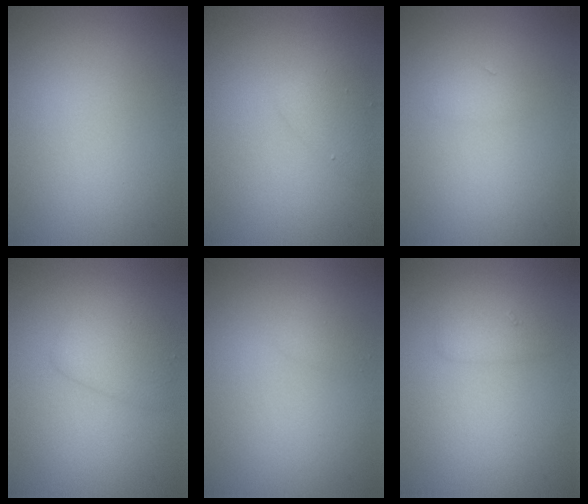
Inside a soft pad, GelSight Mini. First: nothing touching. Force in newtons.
{"total": 1.7, "press": 1.6, "slide": 0.1}
{"total": 0.6, "press": 0.6, "slide": 0.0}
{"total": 2.6, "press": 2.6, "slide": 0.1}
{"total": 0.8, "press": 0.8, "slide": 0.0}
{"total": 1.5, "press": 1.5, "slide": 0.1}